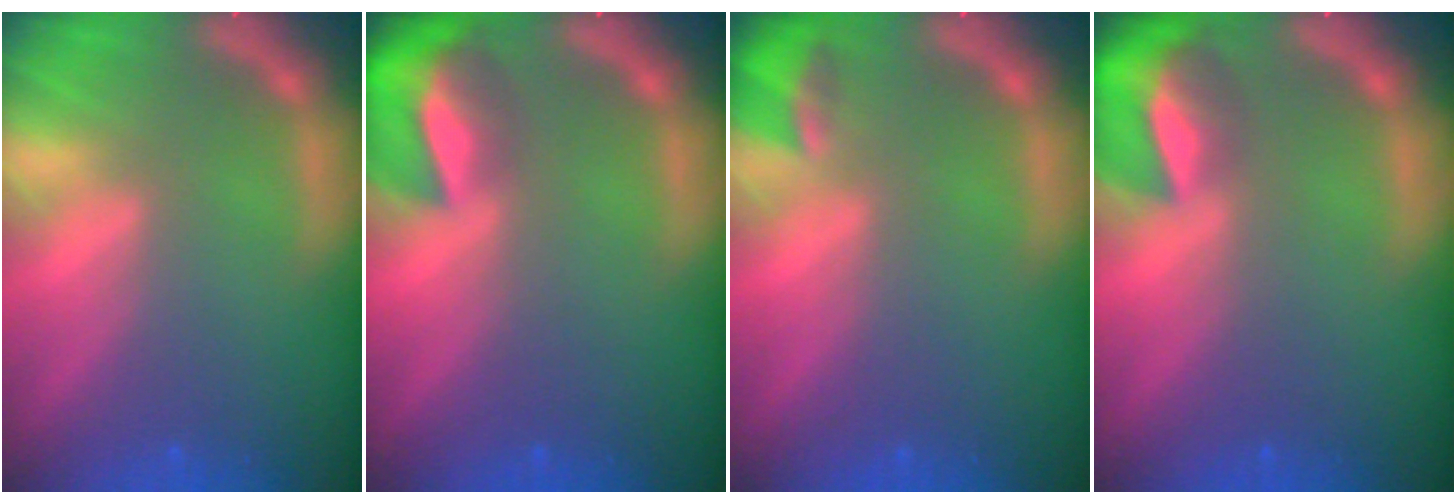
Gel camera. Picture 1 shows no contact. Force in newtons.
{"total": 7.4}
{"total": 2.4}
{"total": 6.9}